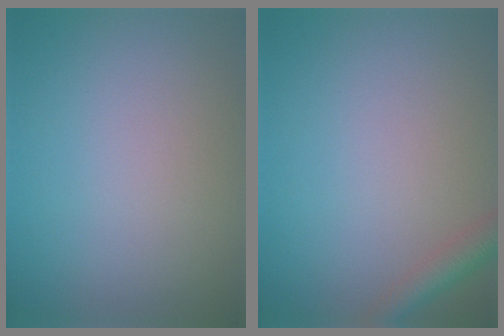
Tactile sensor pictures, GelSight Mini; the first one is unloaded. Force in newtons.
{"total": 2.4, "press": 2.4, "slide": 0.2}